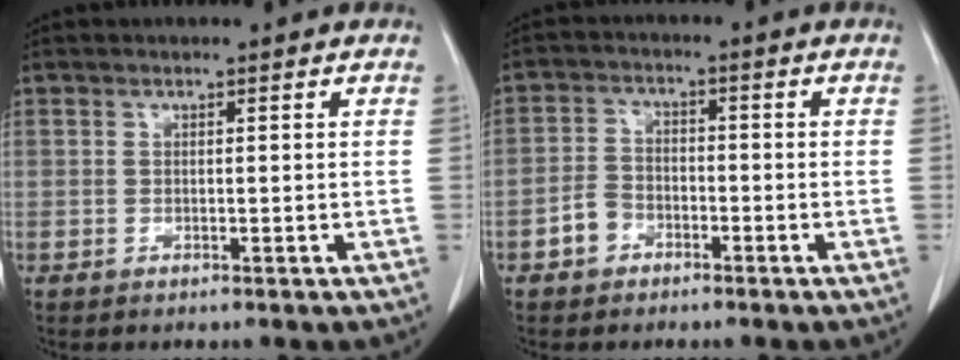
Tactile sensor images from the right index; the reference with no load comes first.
{"total": 4.0, "force": [-2.2, 3.0, 1.3], "torque": [-0.025, 0.015, -0.043]}